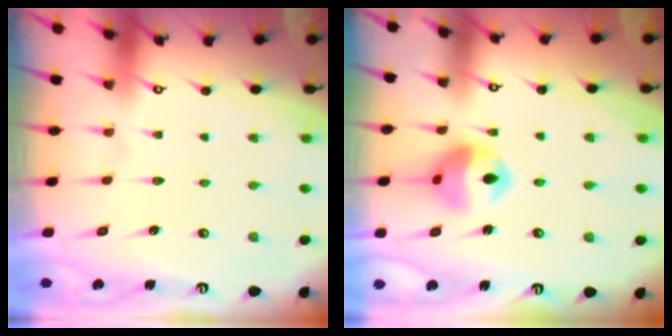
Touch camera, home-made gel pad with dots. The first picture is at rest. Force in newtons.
{"total": 11.8, "press": 11.7, "slide": 1.0}